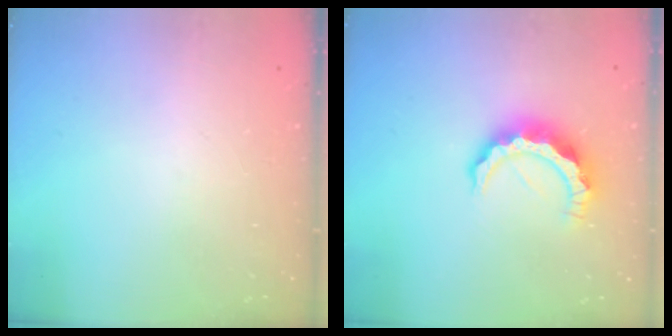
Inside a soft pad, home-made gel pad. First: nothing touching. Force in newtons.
{"total": 9.8, "press": 9.8, "slide": 0.8}